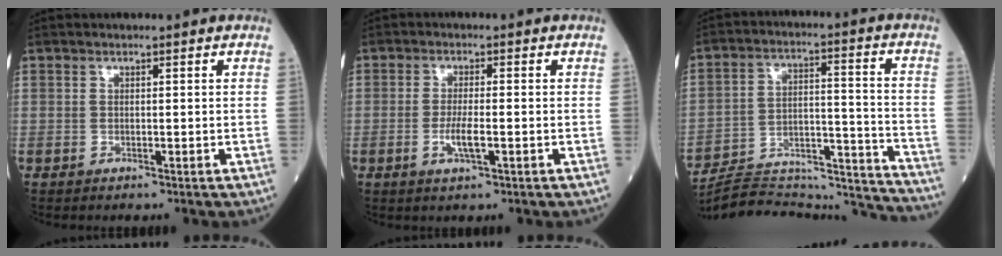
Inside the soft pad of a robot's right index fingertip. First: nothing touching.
{"total": 3.5, "force": [-1.0, 0.4, 3.4], "torque": [-0.071, -0.004, -0.016]}
{"total": 24.6, "force": [-23.9, 2.2, 5.3], "torque": [-0.070, 0.026, -0.336]}